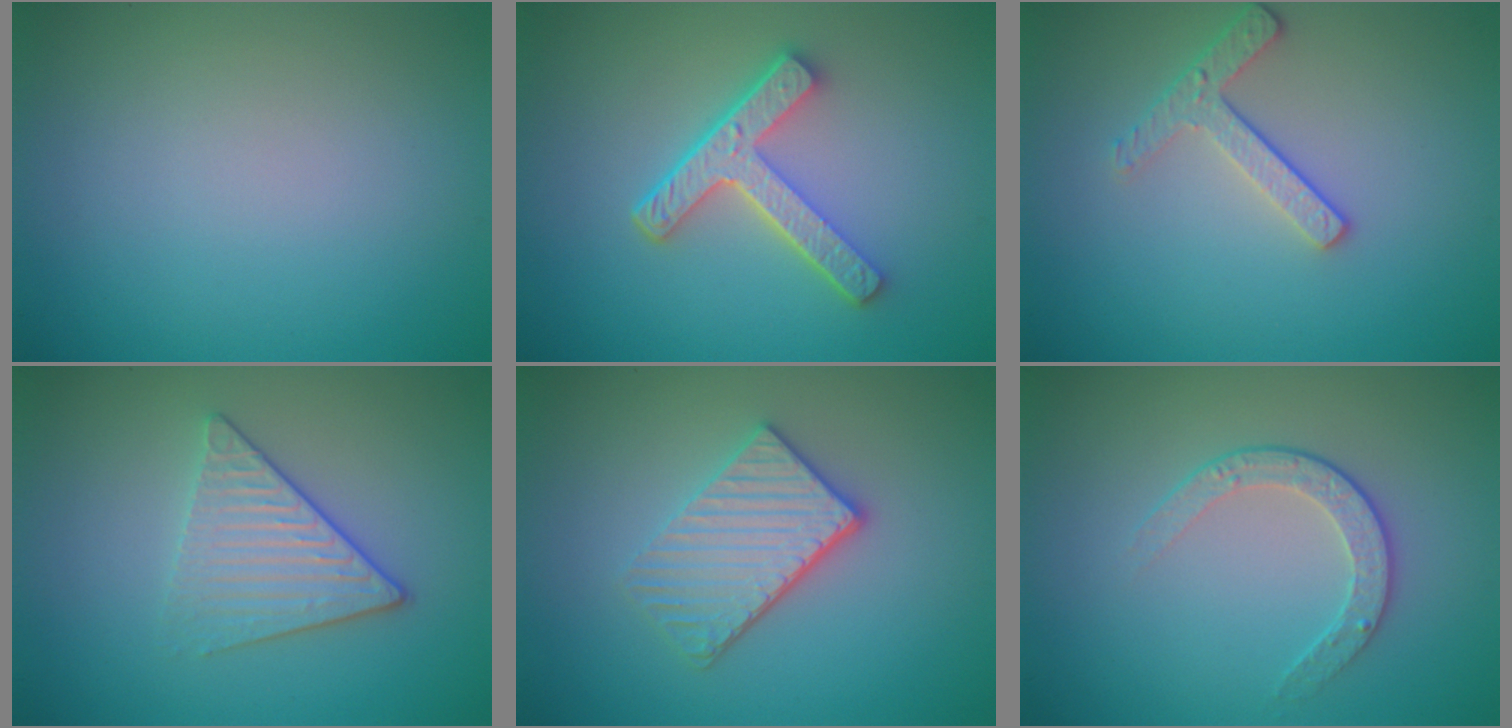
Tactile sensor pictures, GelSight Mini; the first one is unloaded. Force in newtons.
{"total": 5.0, "press": 3.7, "slide": 3.3}
{"total": 2.5, "press": 2.2, "slide": 1.1}
{"total": 3.7, "press": 3.1, "slide": 2.0}
{"total": 3.8, "press": 3.2, "slide": 2.0}
{"total": 2.2, "press": 1.6, "slide": 1.5}